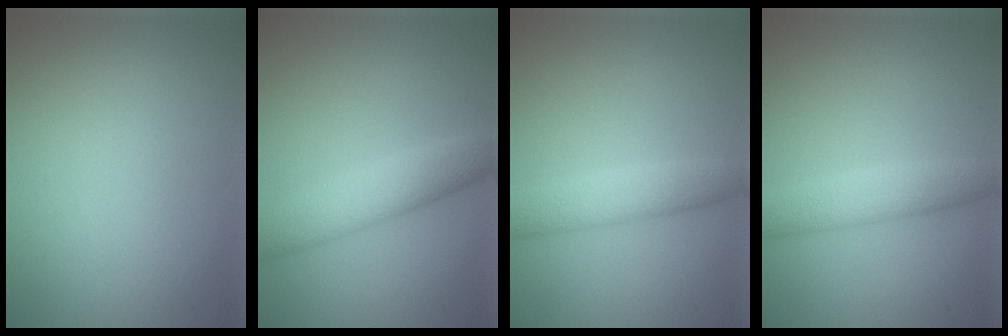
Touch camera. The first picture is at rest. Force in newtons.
{"total": 4.4, "press": 4.4, "slide": 0.2}
{"total": 3.4, "press": 3.4, "slide": 0.0}
{"total": 3.4, "press": 3.4, "slide": 0.0}